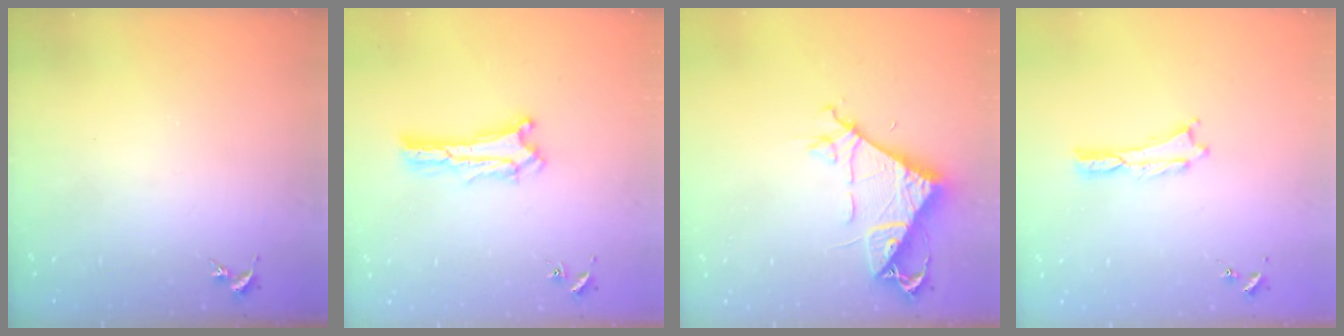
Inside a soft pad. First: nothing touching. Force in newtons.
{"total": 0.9, "press": 0.9, "slide": 0.2}
{"total": 8.1, "press": 8.1, "slide": 0.6}
{"total": 0.0}